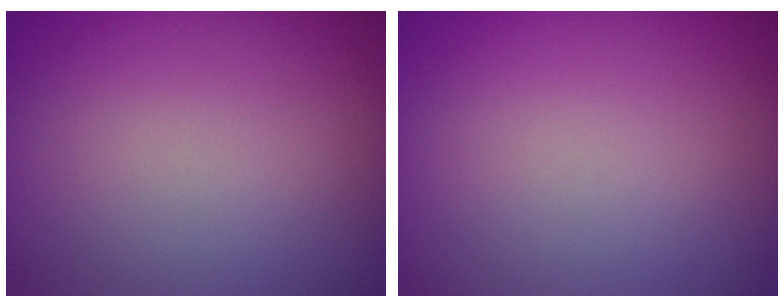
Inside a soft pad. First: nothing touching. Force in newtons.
{"total": 0.0}